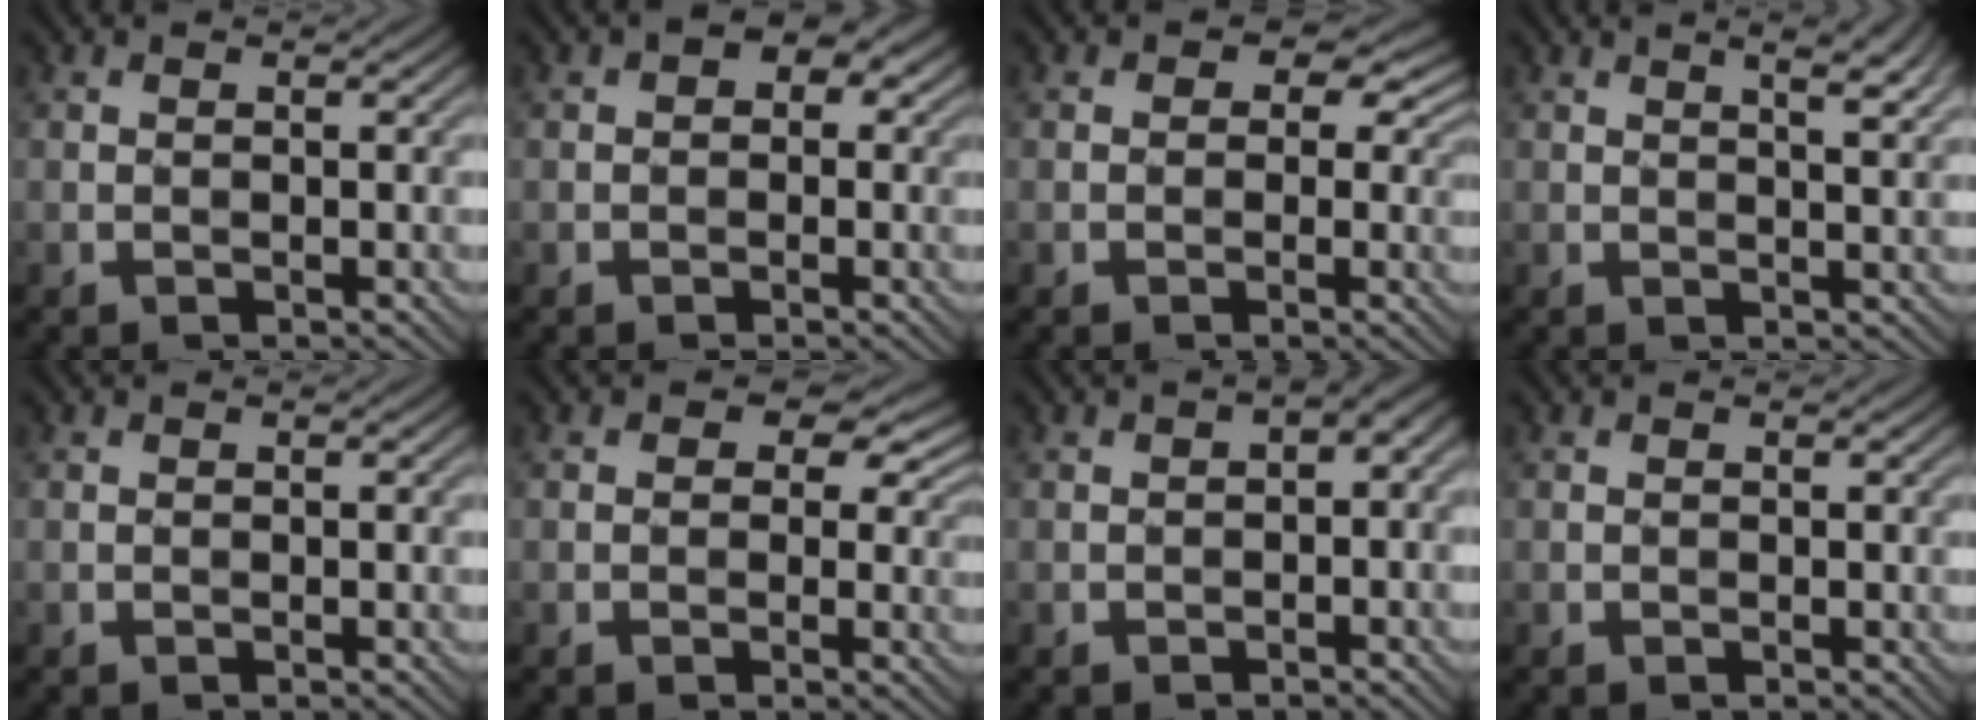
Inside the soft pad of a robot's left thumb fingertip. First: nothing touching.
{"total": 3.1, "force": [0.6, 2.2, 2.1], "torque": [-0.021, 0.004, 0.002]}
{"total": 4.7, "force": [1.4, 3.4, 2.8], "torque": [-0.030, -0.003, 0.009]}
{"total": 5.7, "force": [2.8, 1.4, 4.8], "torque": [-0.066, 0.015, 0.038]}
{"total": 0.0}
{"total": 5.1, "force": [1.8, 3.5, 3.2], "torque": [-0.034, -0.002, 0.015]}
{"total": 3.3, "force": [-0.3, 1.6, 2.9], "torque": [-0.040, 0.006, -0.005]}
{"total": 0.0}